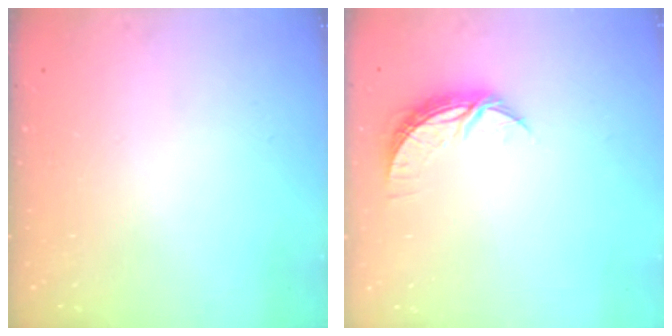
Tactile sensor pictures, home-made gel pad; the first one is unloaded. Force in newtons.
{"total": 7.2, "press": 7.2, "slide": 0.4}